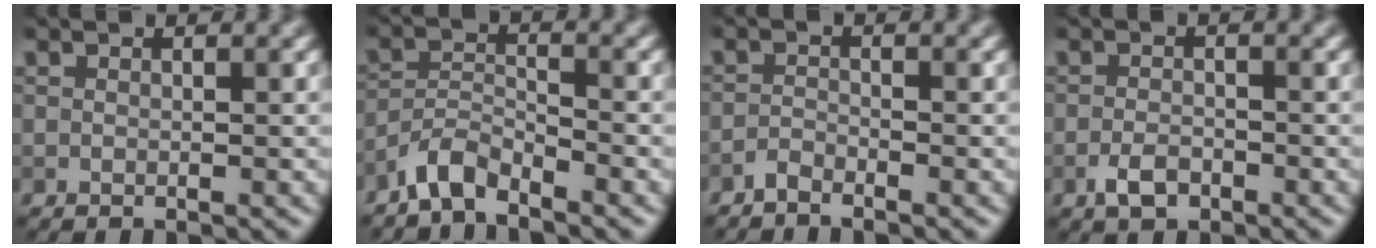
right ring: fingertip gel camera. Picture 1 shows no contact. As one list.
[{"total": 3.1, "force": [-2.8, 0.7, 1.1], "torque": [-0.022, 0.007, -0.064]}, {"total": 1.2, "force": [-1.1, 0.2, 0.3], "torque": [-0.005, 0.003, -0.026]}, {"total": 2.1, "force": [-1.3, 1.0, 1.3], "torque": [-0.023, 0.002, -0.026]}]